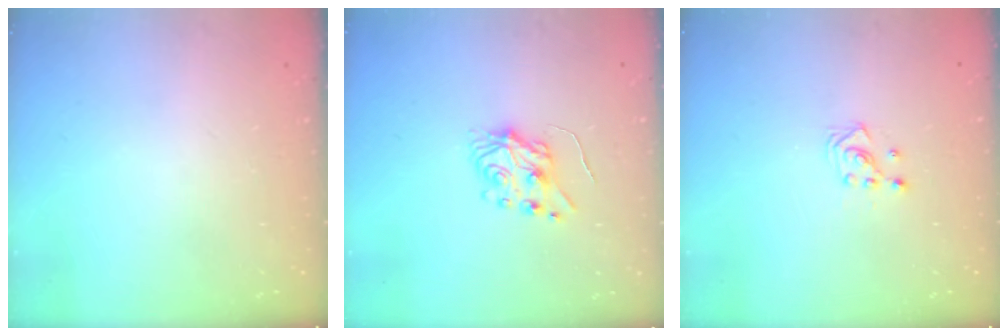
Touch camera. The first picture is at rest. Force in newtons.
{"total": 6.0, "press": 6.0, "slide": 0.6}
{"total": 3.2, "press": 3.2, "slide": 0.4}